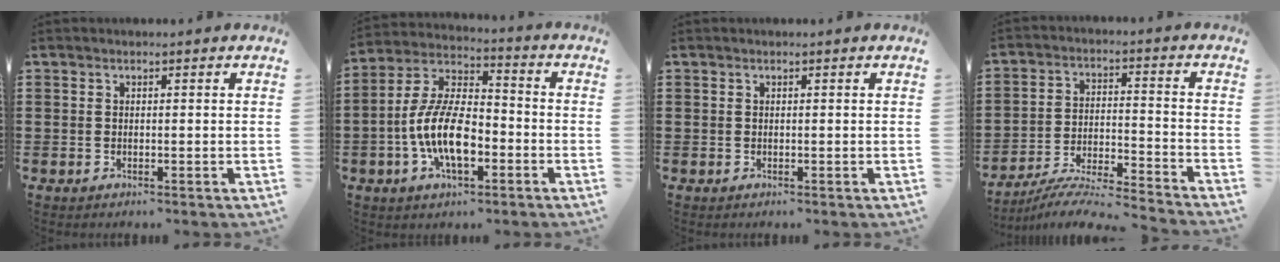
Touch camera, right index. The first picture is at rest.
{"total": 11.2, "force": [-3.6, 5.0, 9.3], "torque": [-0.211, -0.003, -0.070]}
{"total": 0.0}
{"total": 6.3, "force": [-6.0, -0.4, 2.1], "torque": [-0.043, -0.011, -0.117]}